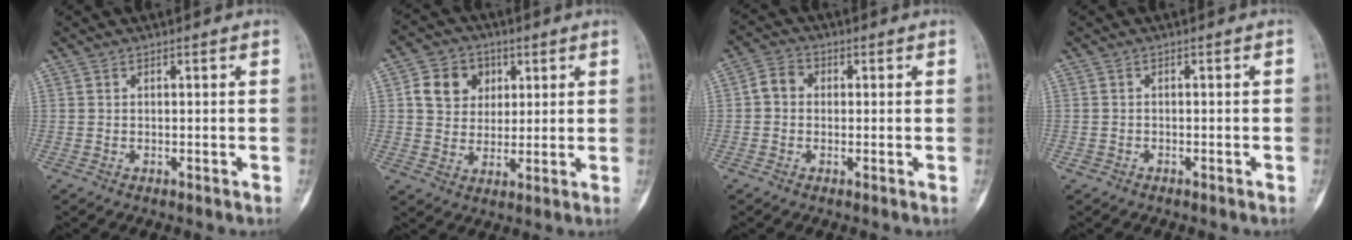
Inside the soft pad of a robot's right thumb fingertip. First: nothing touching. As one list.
[{"total": 8.7, "force": [2.7, 7.4, 3.8], "torque": [-0.029, -0.005, 0.044]}, {"total": 4.0, "force": [0.1, 3.4, 2.1], "torque": [-0.026, 0.013, -0.008]}, {"total": 1.0, "force": [-0.6, 0.7, 0.3], "torque": [-0.010, 0.010, -0.012]}]